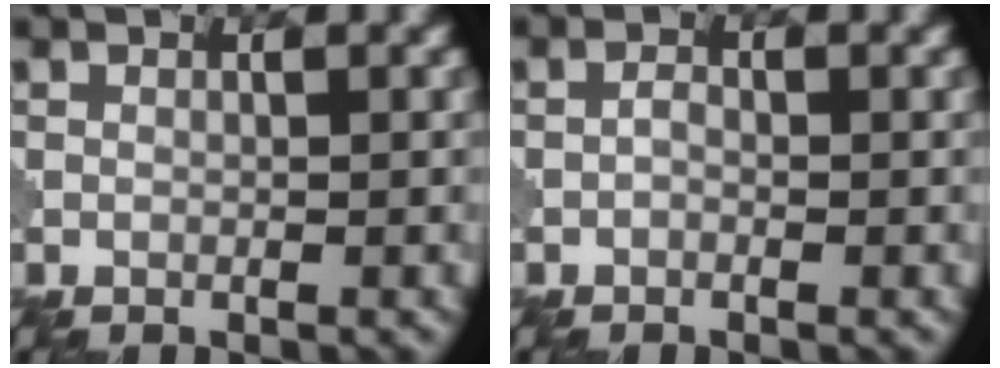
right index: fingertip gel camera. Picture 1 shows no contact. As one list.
[{"total": 0.8, "force": [-0.4, 0.4, 0.6], "torque": [-0.011, 0.003, -0.010]}]